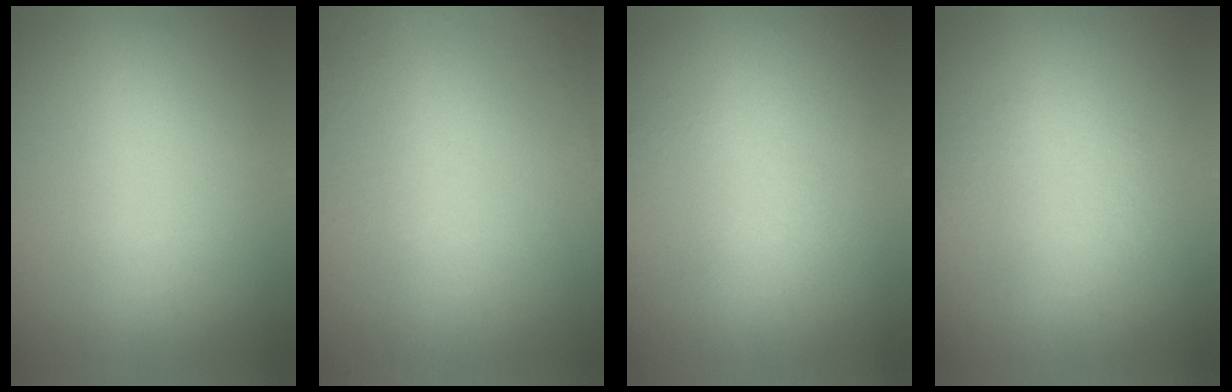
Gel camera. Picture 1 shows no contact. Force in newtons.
{"total": 7.0}
{"total": 1.1}
{"total": 1.2}